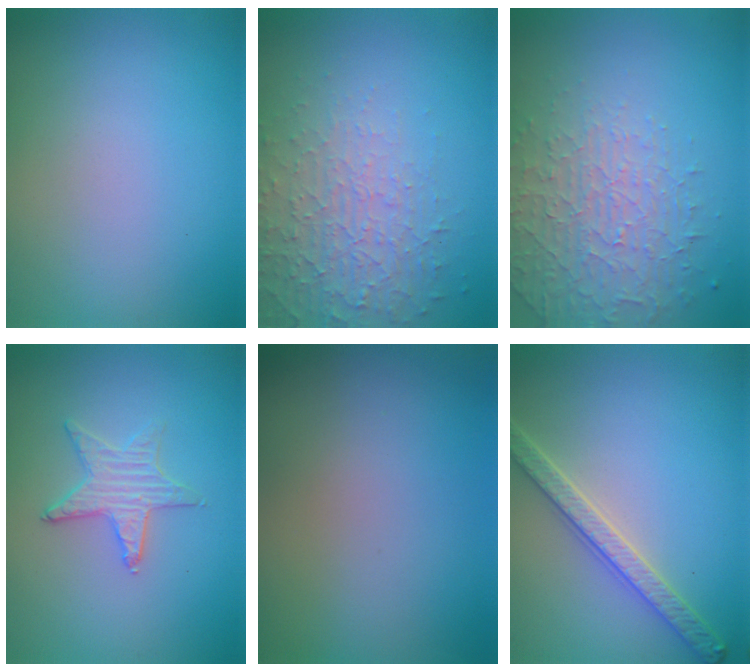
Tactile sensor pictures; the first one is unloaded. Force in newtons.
{"total": 5.3, "press": 3.4, "slide": 4.1}
{"total": 4.5, "press": 3.2, "slide": 3.1}
{"total": 1.6, "press": 1.6, "slide": 0.2}
{"total": 0.0}
{"total": 3.6, "press": 3.2, "slide": 1.6}